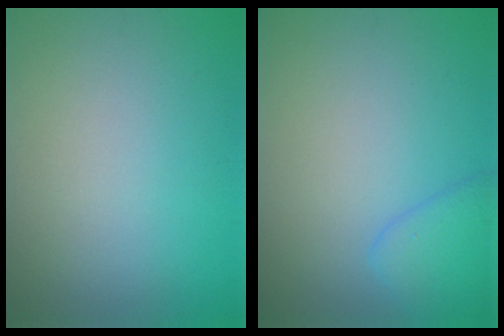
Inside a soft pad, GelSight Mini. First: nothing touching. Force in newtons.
{"total": 2.5, "press": 2.5, "slide": 0.2}